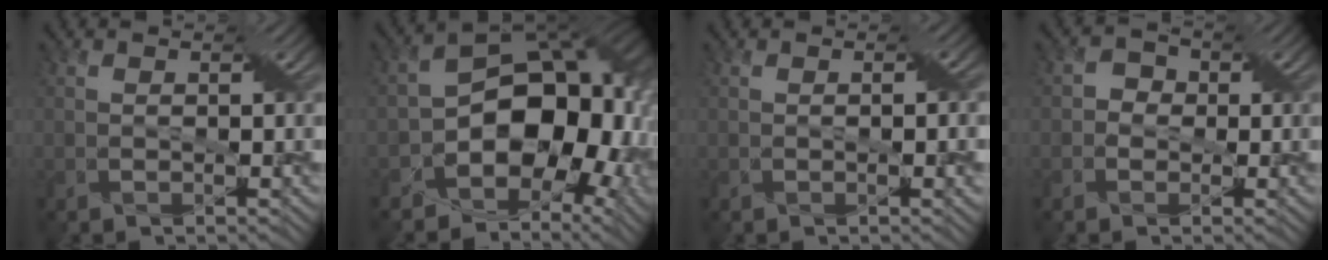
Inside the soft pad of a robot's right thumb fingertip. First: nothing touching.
{"total": 15.3, "force": [-4.8, 10.4, 10.2], "torque": [-0.129, -0.017, -0.082]}
{"total": 1.9, "force": [0.0, 0.3, 1.9], "torque": [-0.029, 0.002, 0.001]}
{"total": 2.1, "force": [-0.3, 2.0, 0.5], "torque": [-0.008, 0.007, -0.012]}